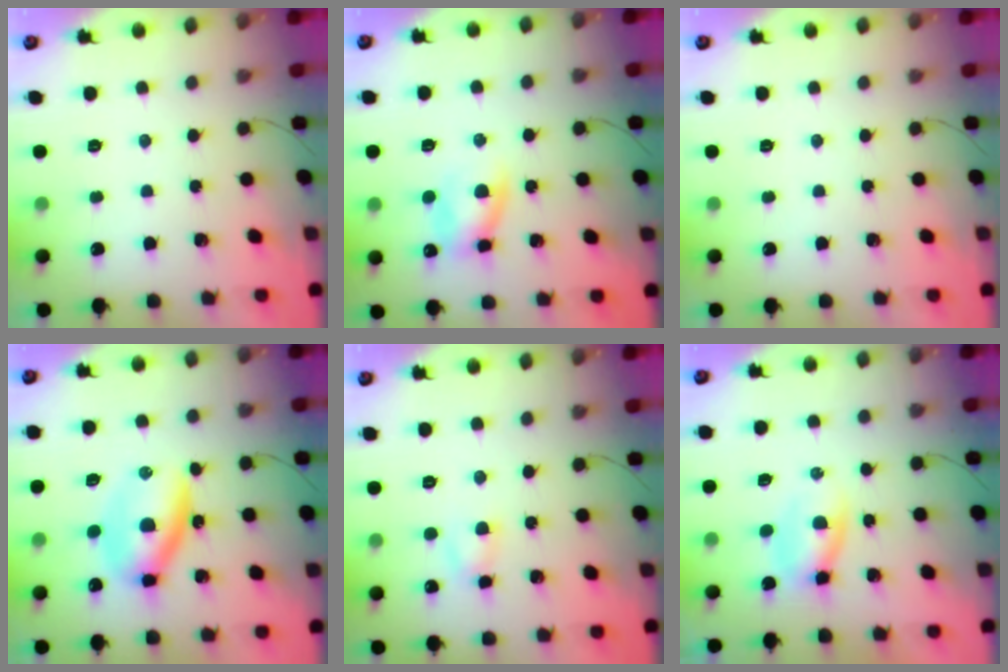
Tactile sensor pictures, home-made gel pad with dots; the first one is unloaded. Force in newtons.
{"total": 8.4, "press": 8.2, "slide": 1.6}
{"total": 0.0}
{"total": 7.1, "press": 7.1, "slide": 0.4}
{"total": 3.2, "press": 3.0, "slide": 1.1}
{"total": 2.2, "press": 2.0, "slide": 1.1}